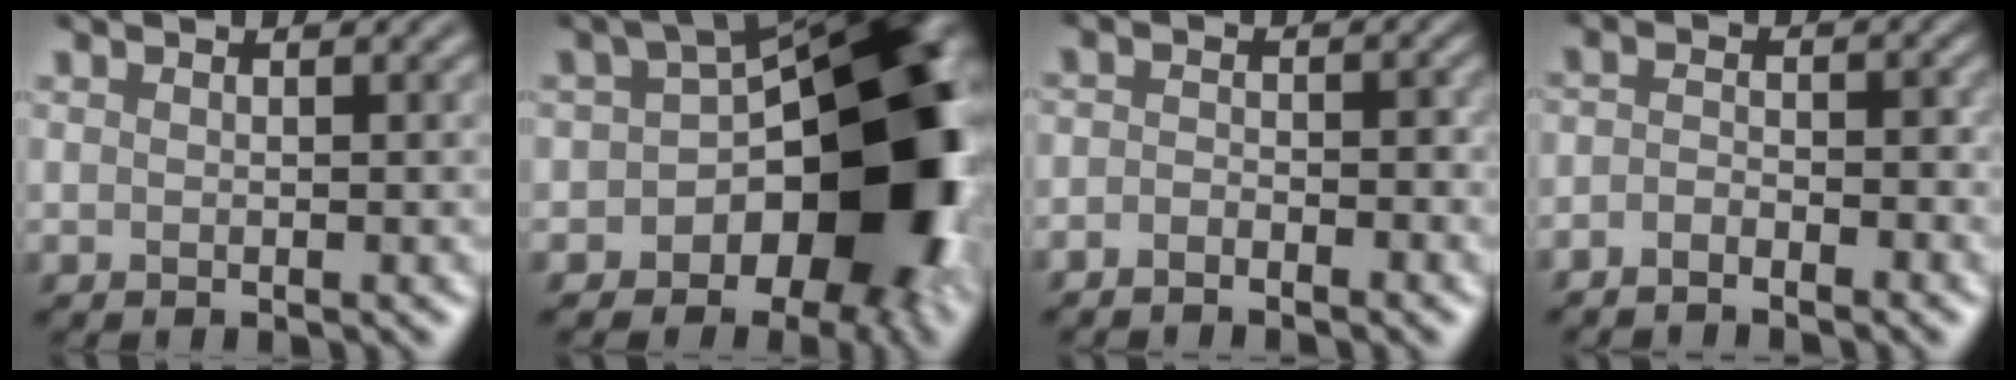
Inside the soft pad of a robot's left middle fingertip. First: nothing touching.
{"total": 14.0, "force": [-4.5, 8.1, 10.5], "torque": [-0.108, -0.003, -0.063]}
{"total": 1.9, "force": [-1.9, -0.3, -0.1], "torque": [-0.020, -0.003, -0.020]}
{"total": 2.1, "force": [-2.1, -0.2, 0.0], "torque": [-0.022, -0.003, -0.026]}